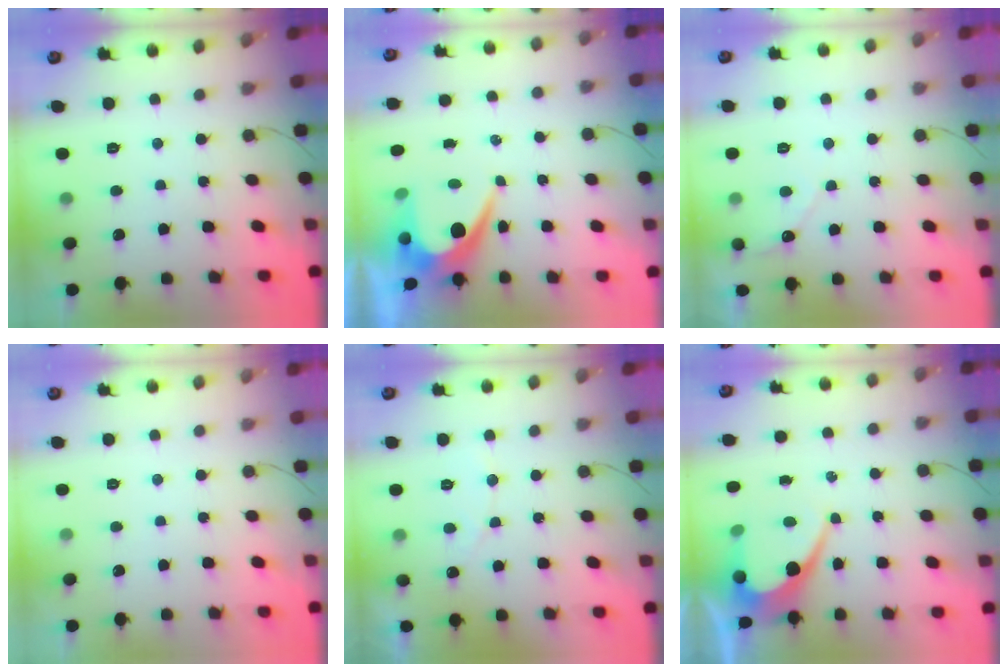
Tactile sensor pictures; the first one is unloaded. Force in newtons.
{"total": 8.8, "press": 8.8, "slide": 0.6}
{"total": 4.5, "press": 4.5, "slide": 0.4}
{"total": 0.0}
{"total": 4.3, "press": 4.3, "slide": 0.3}
{"total": 9.6, "press": 9.5, "slide": 0.8}